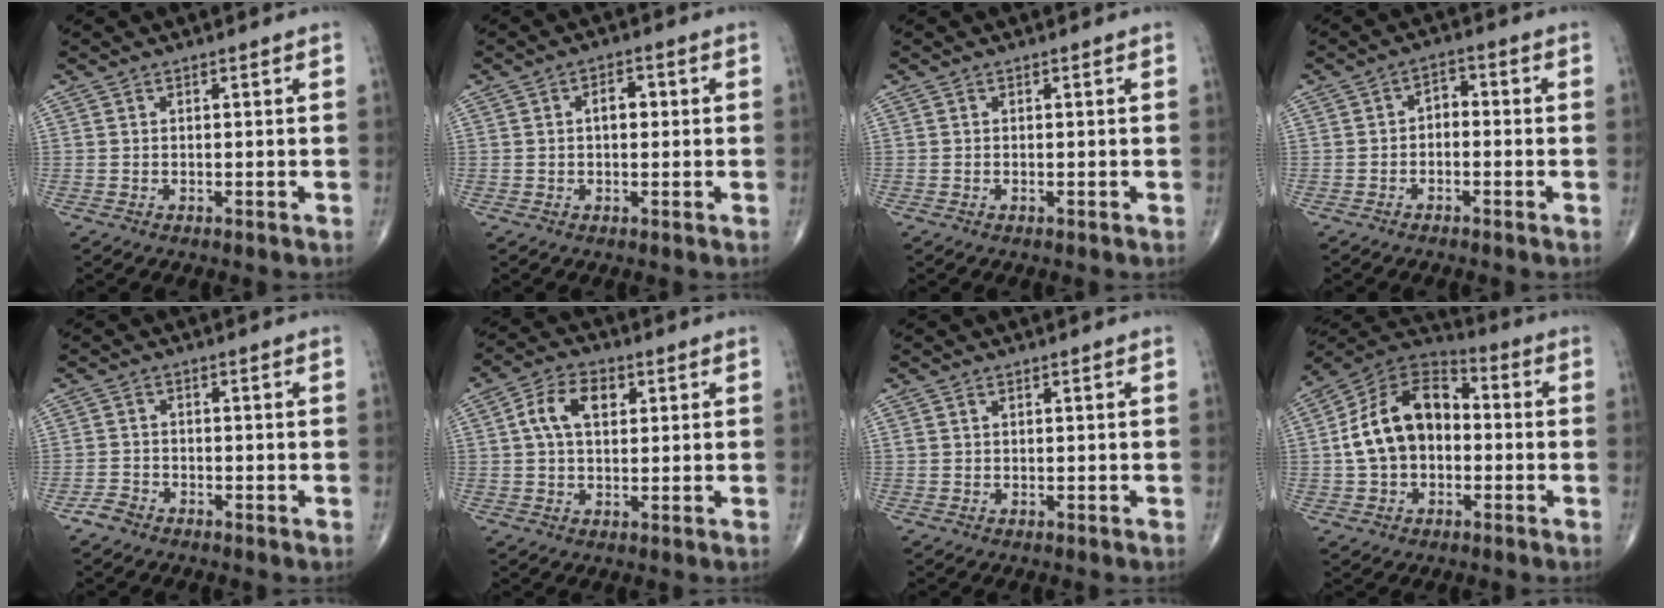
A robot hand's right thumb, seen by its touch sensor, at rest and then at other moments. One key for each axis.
{"total": 3.5, "fx": 0.4, "fy": 2.1, "fz": 2.8, "tx": -0.036, "ty": 0.011, "tz": 0.003}
{"total": 0.0}
{"total": 3.1, "fx": -0.8, "fy": 2.2, "fz": 2.1, "tx": -0.021, "ty": 0.022, "tz": -0.024}
{"total": 2.1, "fx": -1.7, "fy": 1.2, "fz": 0.6, "tx": -0.012, "ty": 0.001, "tz": -0.036}
{"total": 8.1, "fx": 2.1, "fy": 5.0, "fz": 5.9, "tx": -0.101, "ty": 0.012, "tz": 0.034}
{"total": 0.6, "fx": 0.3, "fy": 0.4, "fz": 0.3, "tx": -0.007, "ty": 0.005, "tz": 0.007}
{"total": 15.8, "fx": -0.4, "fy": 10.9, "fz": 11.3, "tx": -0.183, "ty": 0.039, "tz": -0.019}